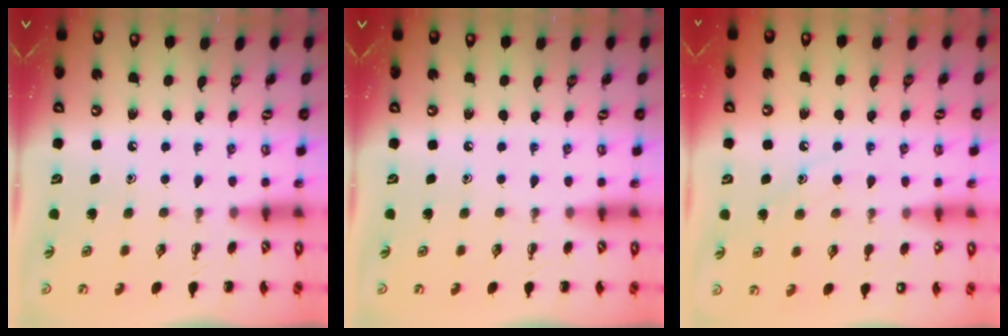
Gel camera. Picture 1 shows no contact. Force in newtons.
{"total": 0.0}
{"total": 9.3, "press": 9.2, "slide": 1.5}